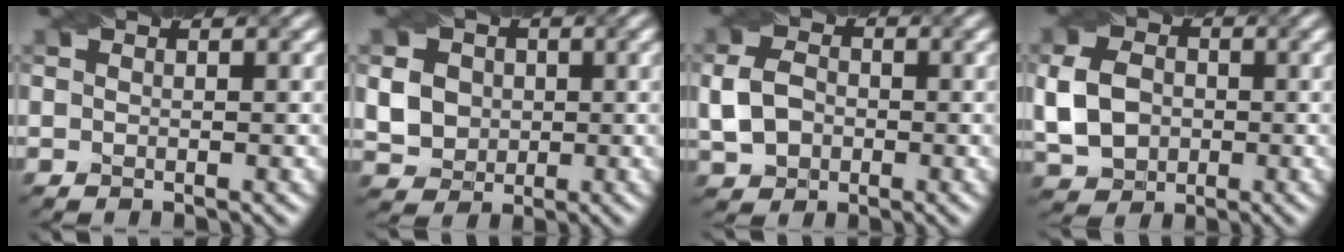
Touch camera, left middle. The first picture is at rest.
{"total": 5.4, "force": [0.3, 4.7, 2.5], "torque": [-0.061, 0.012, 0.000]}
{"total": 3.9, "force": [-0.8, 3.1, 2.2], "torque": [-0.053, 0.002, -0.018]}
{"total": 5.6, "force": [-0.8, 4.4, 3.4], "torque": [-0.080, 0.002, -0.022]}